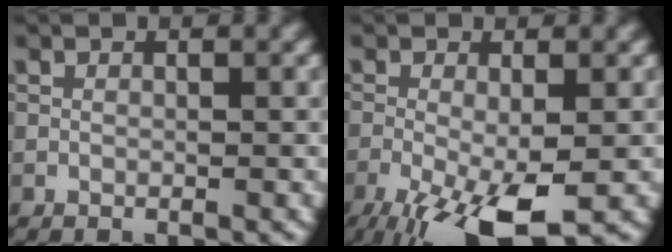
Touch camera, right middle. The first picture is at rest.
{"total": 8.2, "force": [-3.8, 2.2, 6.9], "torque": [-0.135, -0.019, -0.062]}